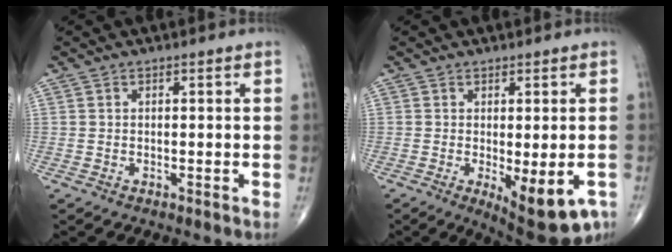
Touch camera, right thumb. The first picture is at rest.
{"total": 10.8, "force": [-4.2, 3.9, 9.2], "torque": [-0.107, -0.012, -0.050]}